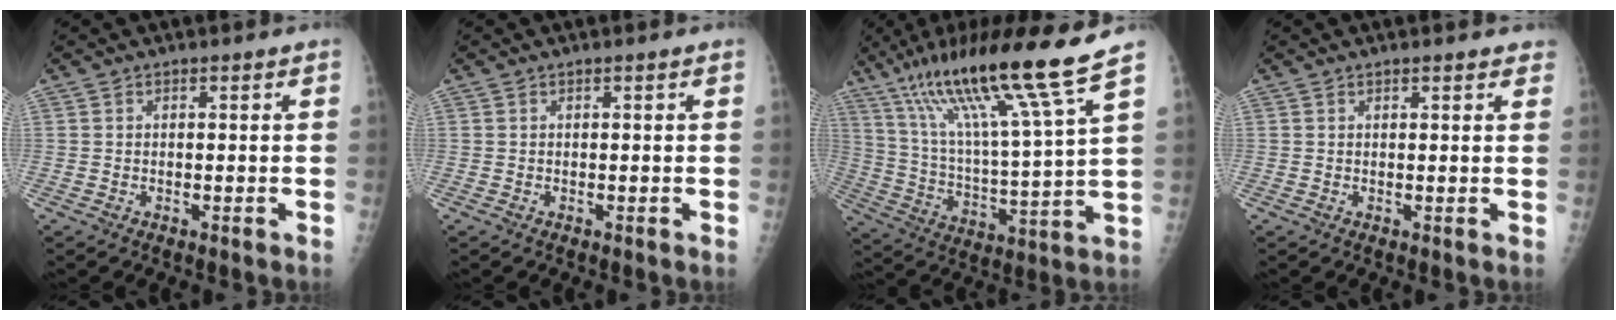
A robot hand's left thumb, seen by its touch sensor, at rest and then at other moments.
{"total": 0.0}
{"total": 20.4, "force": [14.0, 0.1, 14.8], "torque": [-0.243, -0.055, 0.249]}
{"total": 2.5, "force": [2.0, 0.8, 1.3], "torque": [0.002, 0.002, 0.019]}